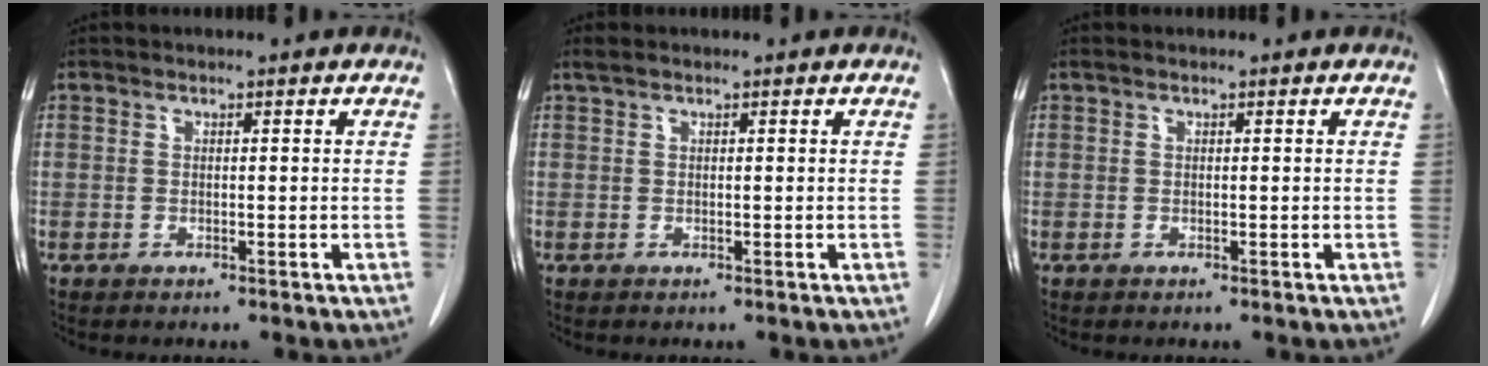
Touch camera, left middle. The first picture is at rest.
{"total": 0.9, "force": [0.7, 0.2, 0.5], "torque": [-0.017, 0.013, 0.016]}
{"total": 0.0}